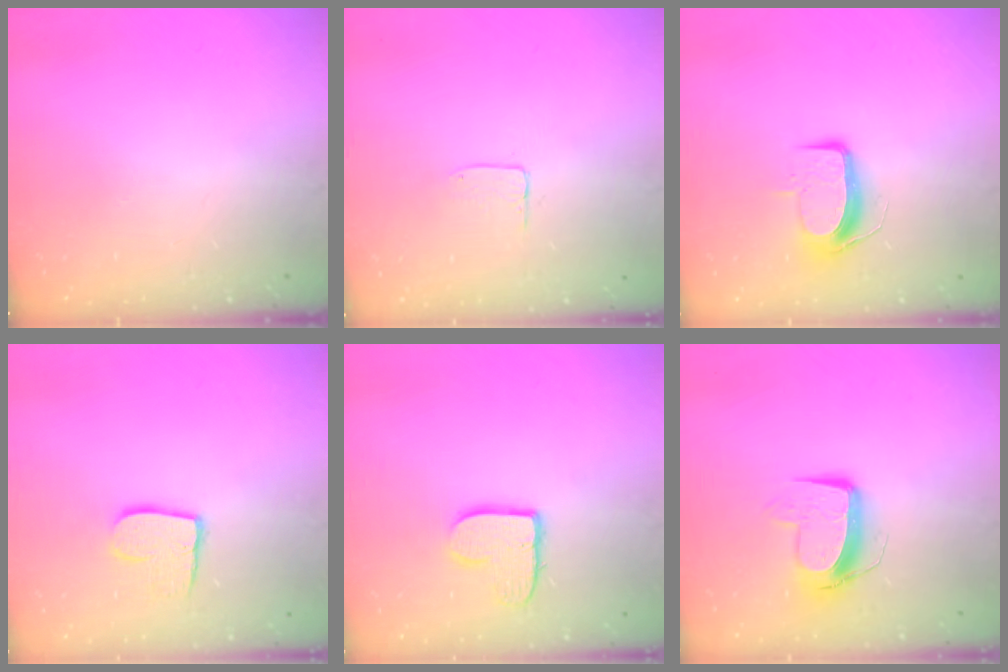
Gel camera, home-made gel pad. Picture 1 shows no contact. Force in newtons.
{"total": 3.8, "press": 3.8, "slide": 0.3}
{"total": 9.2, "press": 9.2, "slide": 0.7}
{"total": 10.0, "press": 10.0, "slide": 0.8}
{"total": 9.8, "press": 9.8, "slide": 0.5}
{"total": 10.8, "press": 10.8, "slide": 0.7}